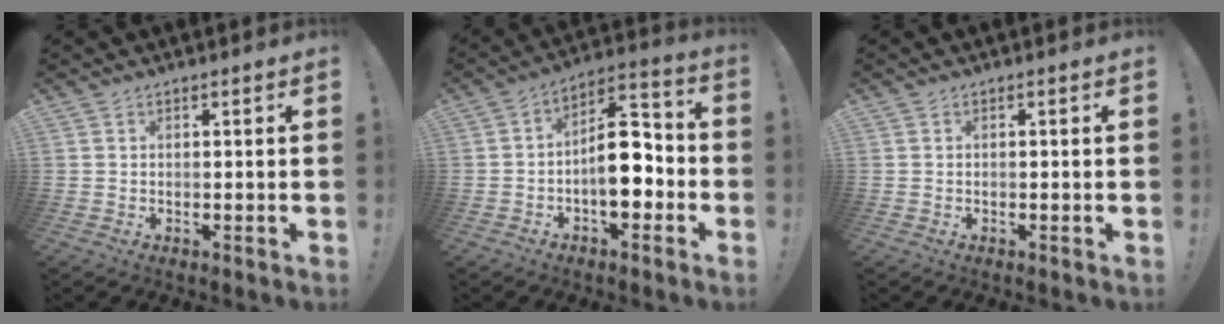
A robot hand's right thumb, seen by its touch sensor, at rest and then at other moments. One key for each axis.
{"total": 13.4, "fx": -2.8, "fy": 7.3, "fz": 10.8, "tx": -0.151, "ty": 0.021, "tz": -0.045}
{"total": 0.0}